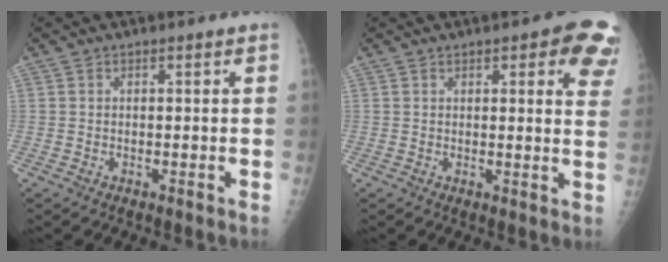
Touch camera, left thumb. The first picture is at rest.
{"total": 10.4, "force": [5.4, 3.3, 8.2], "torque": [-0.059, -0.018, 0.051]}